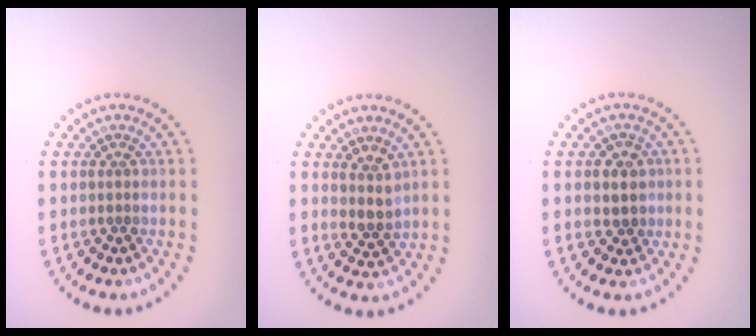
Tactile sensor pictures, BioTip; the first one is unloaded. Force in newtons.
{"total": 2.1, "press": 1.7, "slide": 1.3}
{"total": 2.3, "press": 2.2, "slide": 0.8}